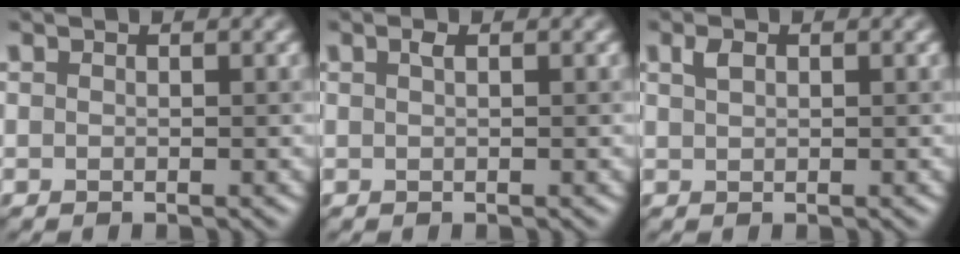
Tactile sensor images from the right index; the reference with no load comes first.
{"total": 0.7, "force": [0.3, 0.2, 0.6], "torque": [-0.012, 0.005, 0.005]}
{"total": 1.2, "force": [0.6, 0.6, 0.8], "torque": [-0.018, 0.004, 0.013]}